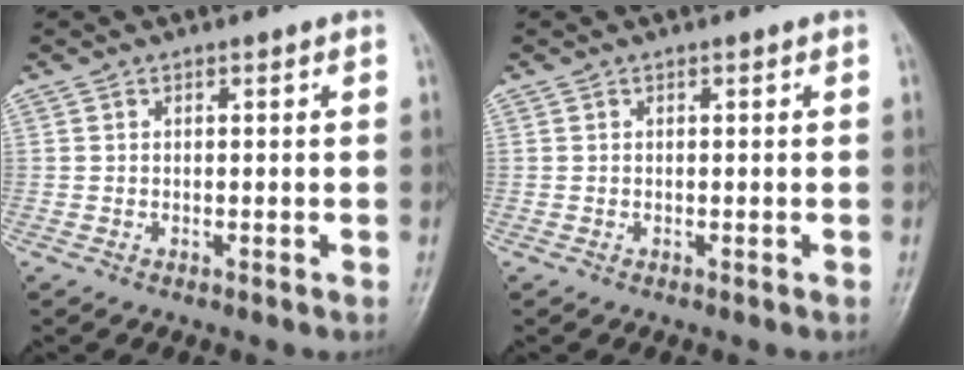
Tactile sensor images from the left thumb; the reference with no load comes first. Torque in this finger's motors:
{"motor_torque": [0.01, 0.01, 0.01, -0.03, 0.00]}